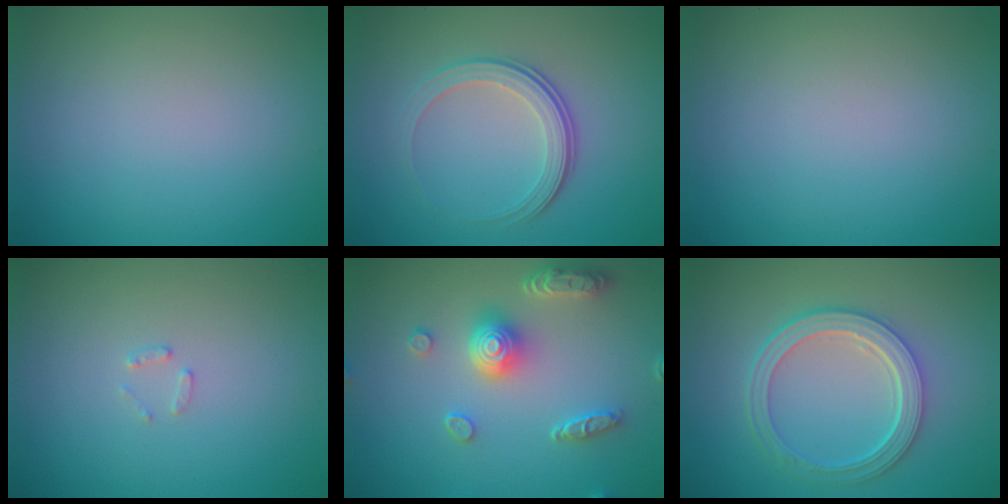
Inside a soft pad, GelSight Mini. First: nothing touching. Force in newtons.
{"total": 3.5, "press": 2.6, "slide": 2.4}
{"total": 0.0}
{"total": 0.9, "press": 0.9, "slide": 0.2}
{"total": 5.0, "press": 4.0, "slide": 3.0}
{"total": 5.1, "press": 3.9, "slide": 3.3}